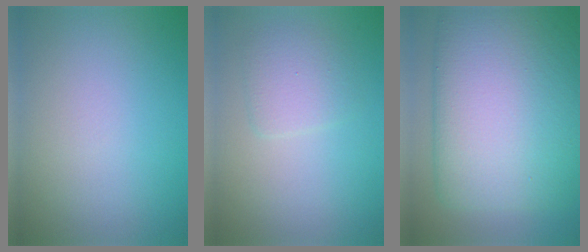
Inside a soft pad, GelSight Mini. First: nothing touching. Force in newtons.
{"total": 2.3, "press": 2.3, "slide": 0.1}
{"total": 15.1, "press": 15.1, "slide": 0.4}